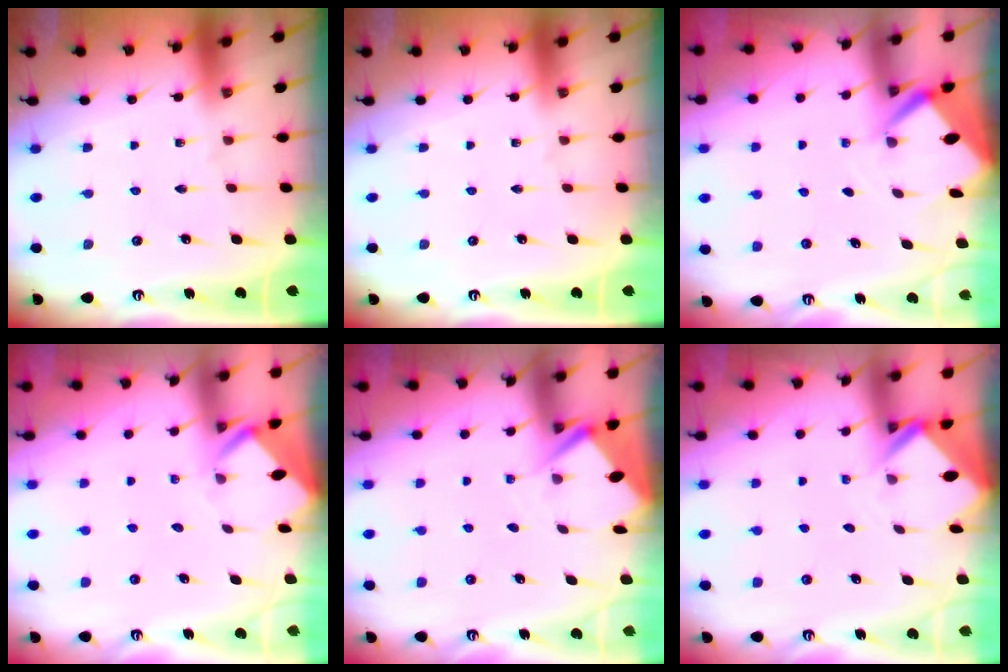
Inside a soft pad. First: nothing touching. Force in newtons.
{"total": 0.0}
{"total": 2.8, "press": 2.8, "slide": 0.2}
{"total": 3.0, "press": 3.0, "slide": 0.1}
{"total": 2.8, "press": 2.8, "slide": 0.4}
{"total": 2.5, "press": 2.5, "slide": 0.2}